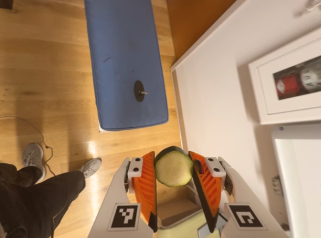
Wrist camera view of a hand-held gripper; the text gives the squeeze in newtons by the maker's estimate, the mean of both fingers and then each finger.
{"total": 9.5, "left": 9.1, "right": 9.9}